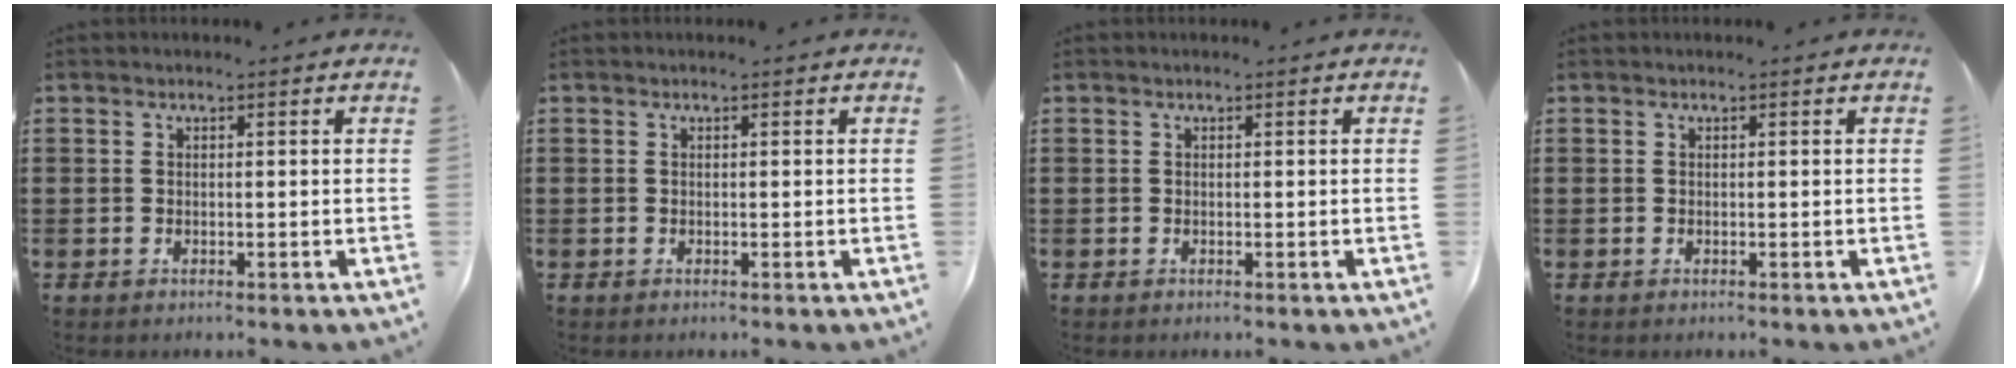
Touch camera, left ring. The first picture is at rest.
{"total": 0.0}
{"total": 0.0}
{"total": 0.0}